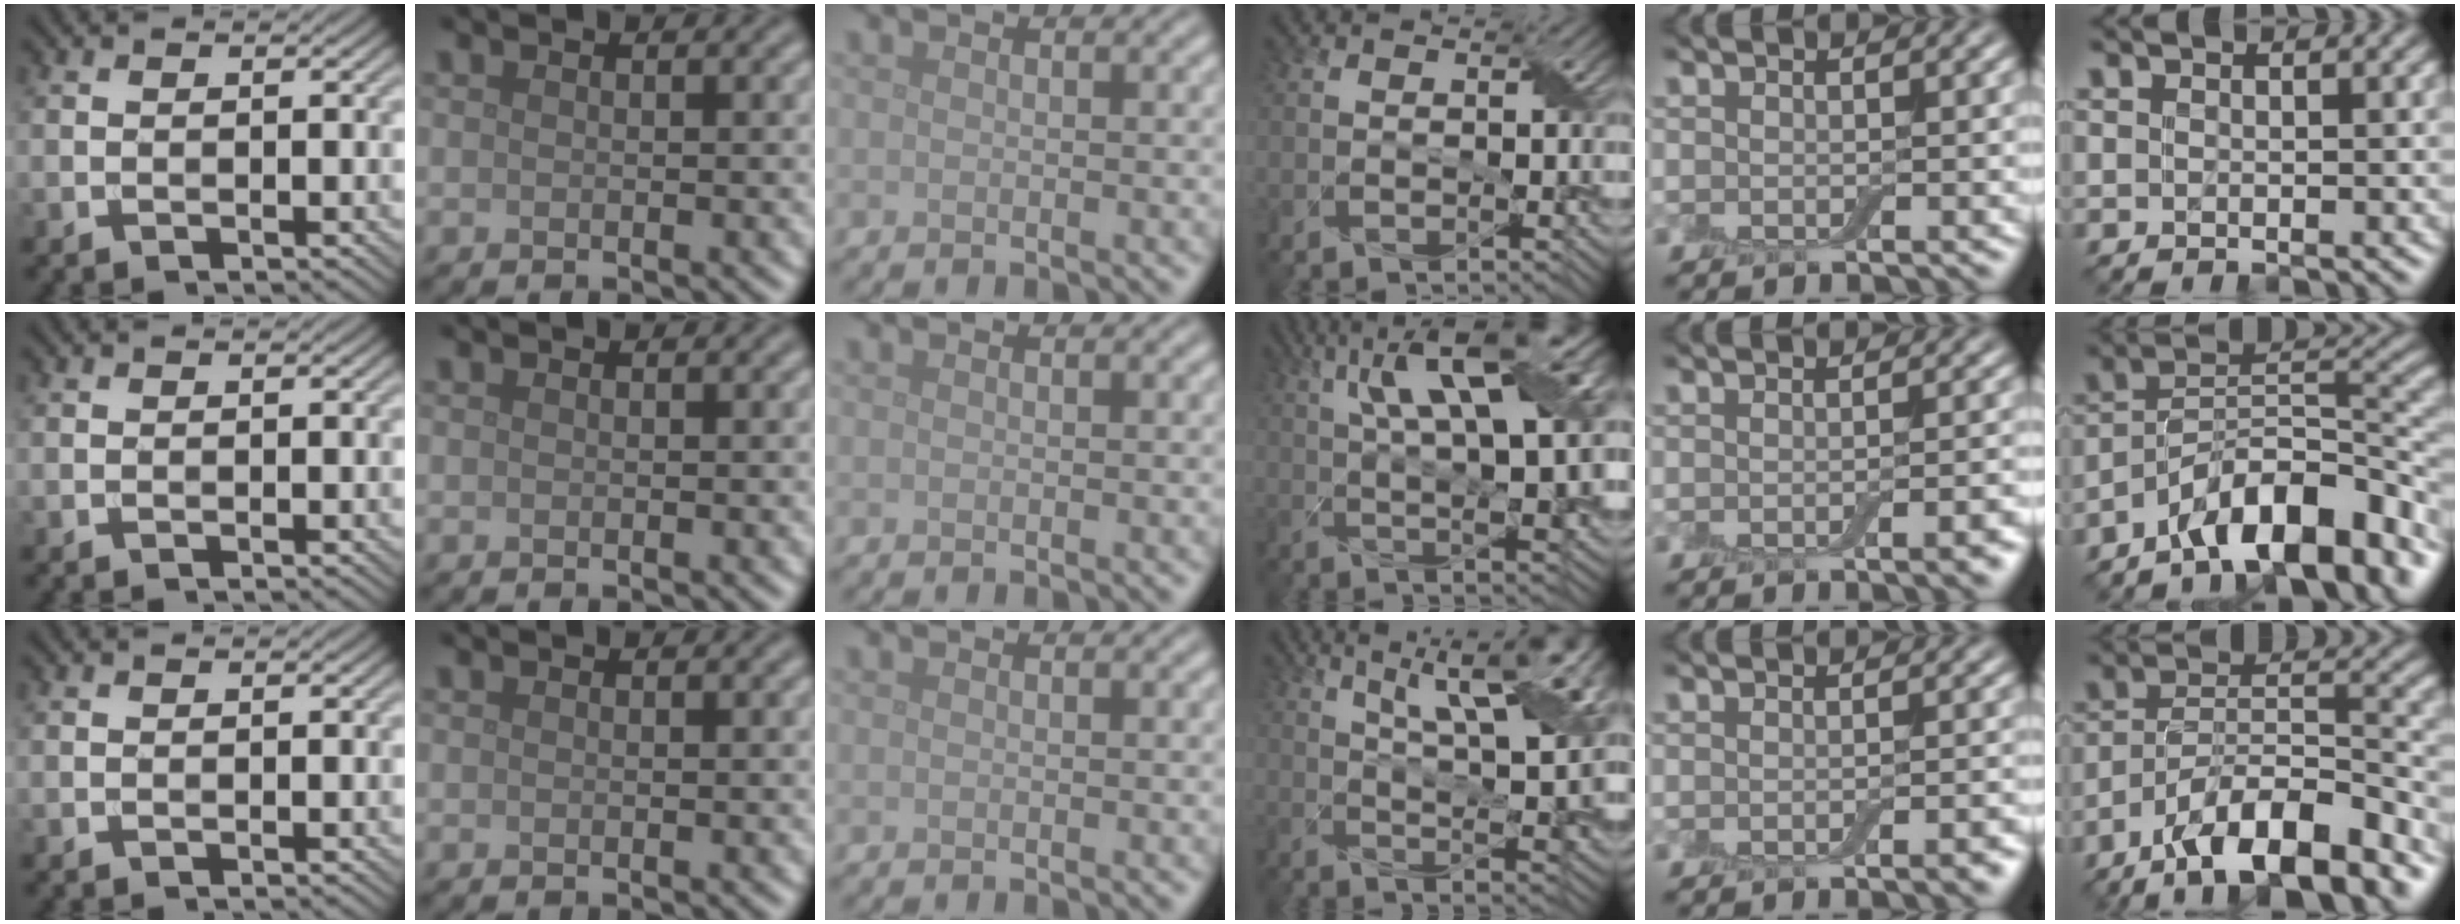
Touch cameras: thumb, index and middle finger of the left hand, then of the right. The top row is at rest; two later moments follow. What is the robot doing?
{"motion": "wrap", "object": "adhesive wrap"}